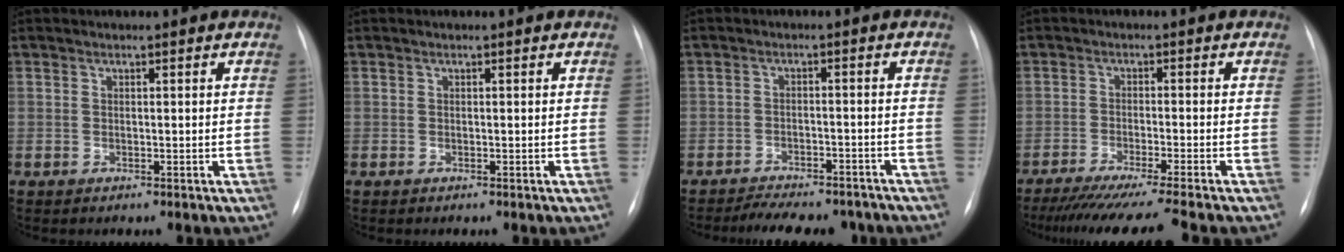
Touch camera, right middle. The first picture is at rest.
{"total": 0.0}
{"total": 11.2, "force": [-9.9, 3.6, 3.8], "torque": [-0.055, 0.010, -0.129]}
{"total": 13.9, "force": [-12.1, -1.7, 6.7], "torque": [-0.084, -0.046, -0.186]}